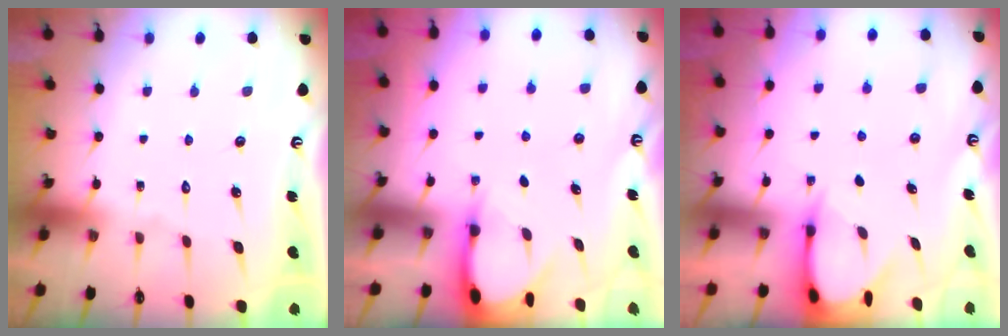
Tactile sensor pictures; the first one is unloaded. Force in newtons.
{"total": 2.9, "press": 2.9, "slide": 0.3}
{"total": 3.6, "press": 3.6, "slide": 0.3}